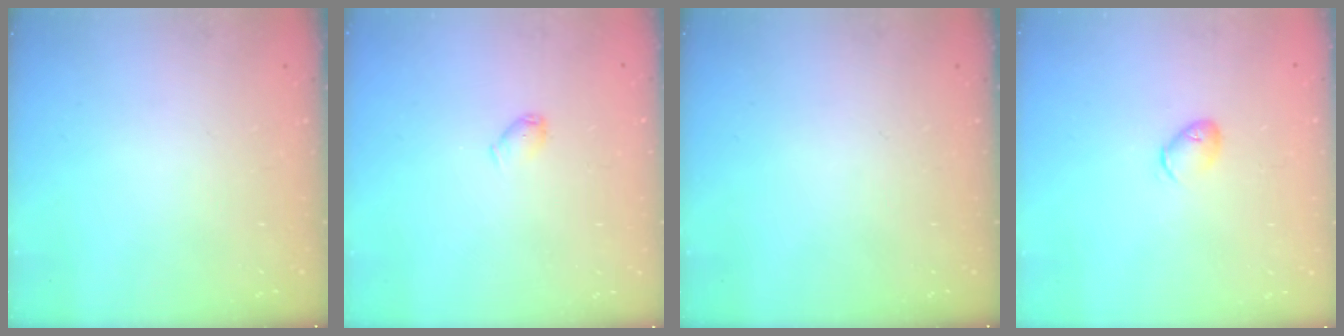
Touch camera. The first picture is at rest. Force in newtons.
{"total": 3.1, "press": 3.0, "slide": 0.5}
{"total": 0.0}
{"total": 5.7, "press": 5.6, "slide": 1.0}